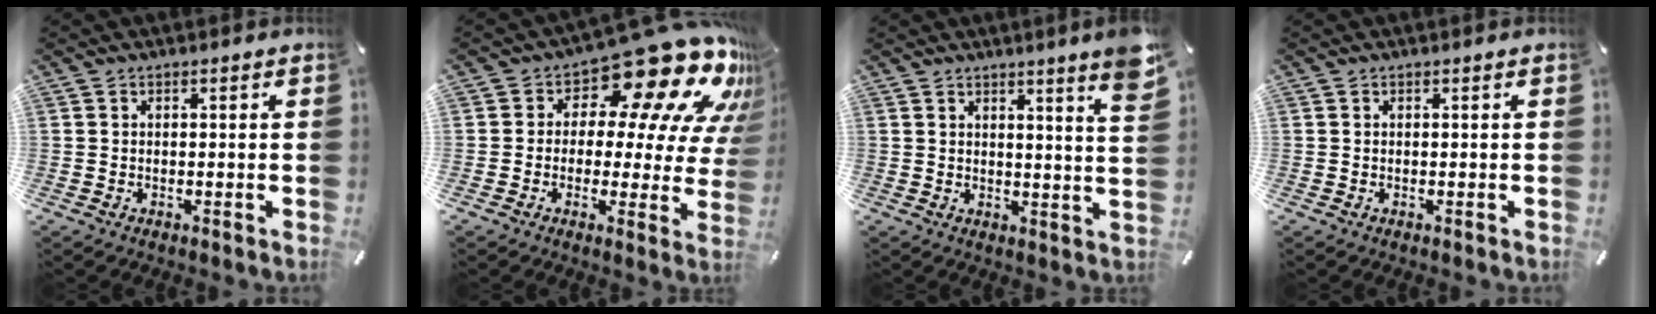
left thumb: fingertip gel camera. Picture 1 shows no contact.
{"total": 19.0, "force": [11.8, 8.0, 12.5], "torque": [-0.167, -0.099, 0.191]}
{"total": 6.5, "force": [4.2, -0.2, 5.0], "torque": [-0.072, -0.034, 0.065]}
{"total": 0.0}